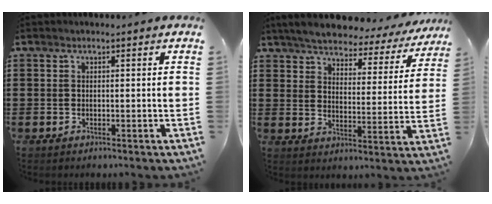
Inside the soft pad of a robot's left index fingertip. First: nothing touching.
{"total": 4.8, "force": [4.7, 0.7, 1.1], "torque": [-0.047, -0.029, 0.077]}